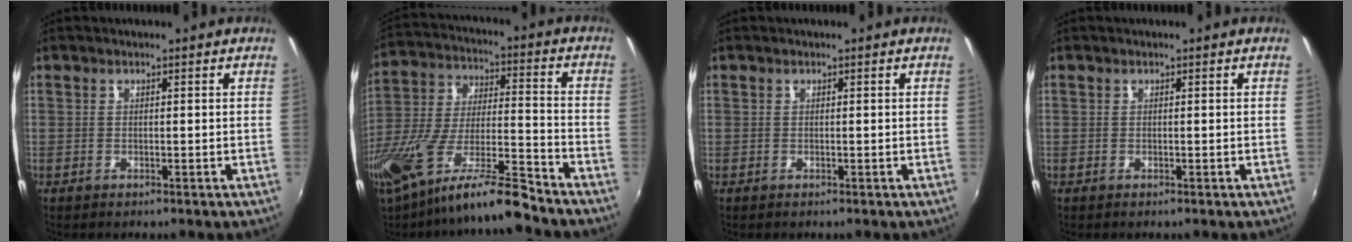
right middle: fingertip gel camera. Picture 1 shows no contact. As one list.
[{"total": 16.1, "force": [-12.5, 1.3, 10.2], "torque": [-0.201, -0.023, -0.229]}, {"total": 0.0}, {"total": 0.0}]